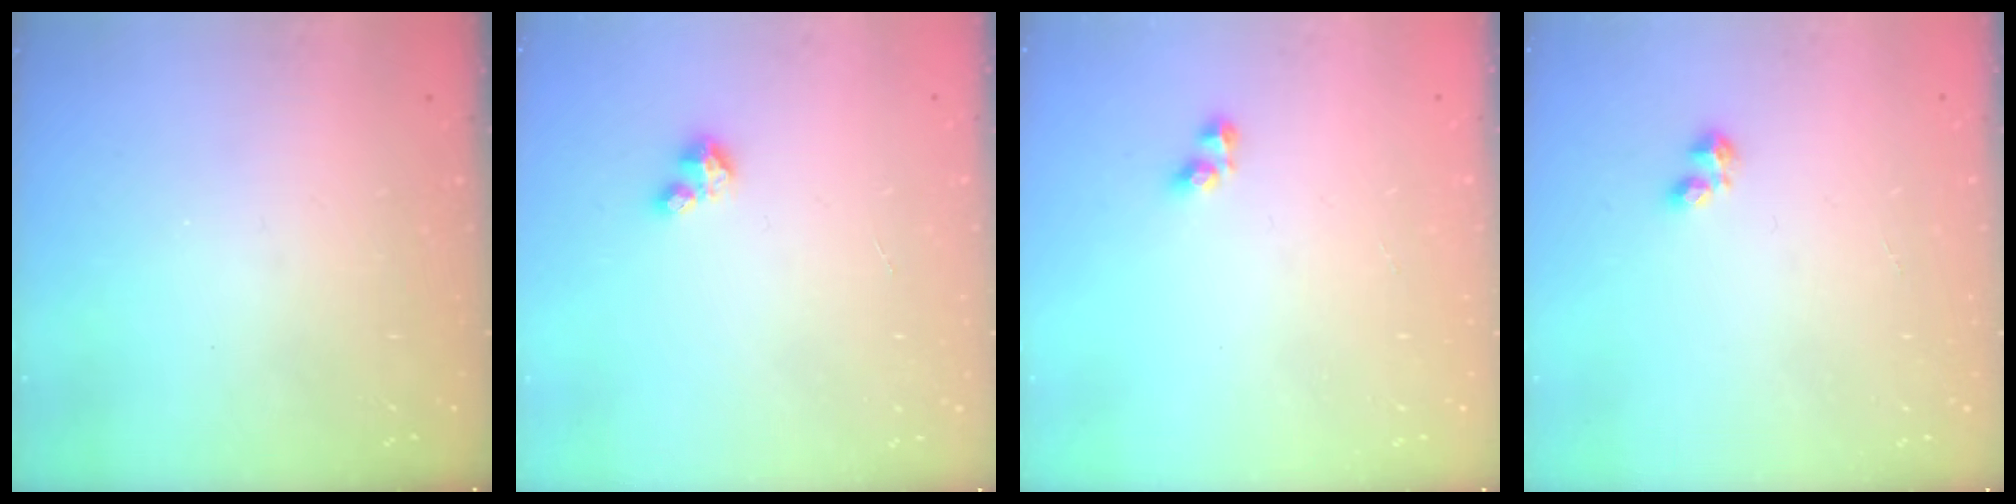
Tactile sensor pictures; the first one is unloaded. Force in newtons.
{"total": 2.7, "press": 2.7, "slide": 0.3}
{"total": 2.5, "press": 2.5, "slide": 0.1}
{"total": 3.1, "press": 3.1, "slide": 0.6}